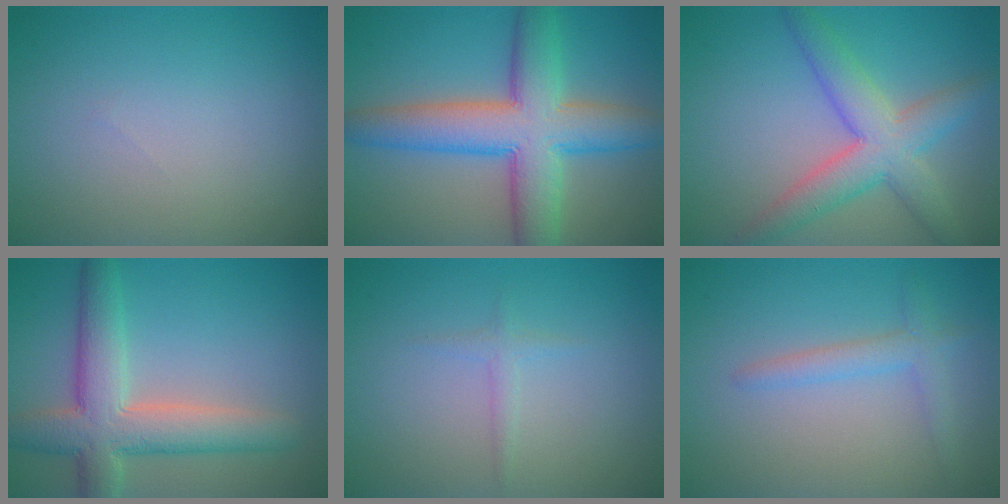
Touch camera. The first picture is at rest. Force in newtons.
{"total": 9.5, "press": 9.5, "slide": 0.2}
{"total": 5.9, "press": 5.9, "slide": 0.2}
{"total": 6.9, "press": 6.9, "slide": 0.6}
{"total": 1.0, "press": 1.0, "slide": 0.1}
{"total": 2.1, "press": 2.1, "slide": 0.1}